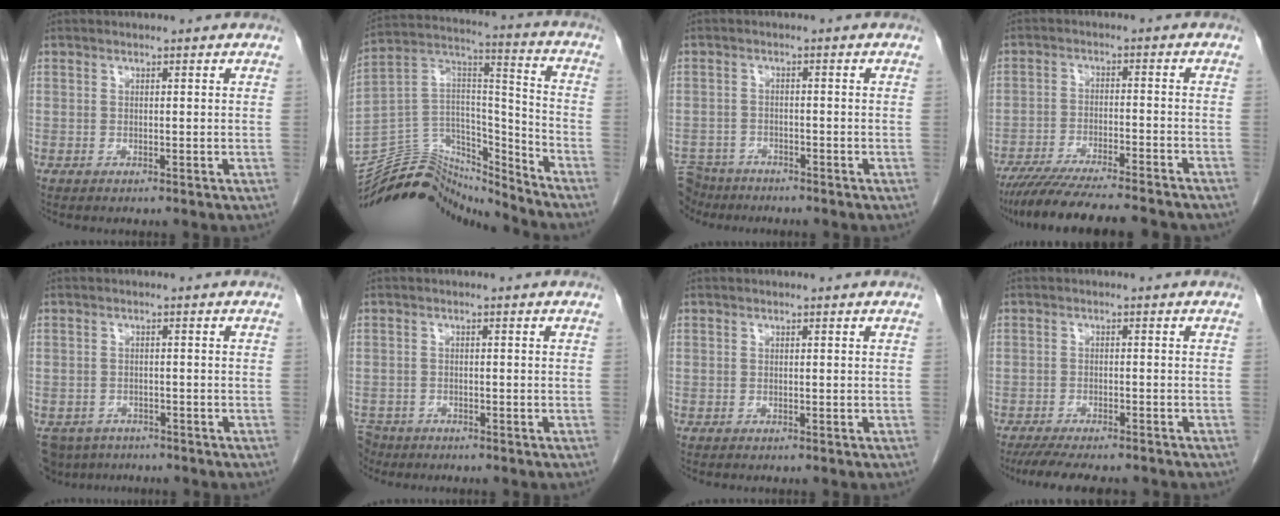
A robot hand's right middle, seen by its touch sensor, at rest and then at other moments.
{"total": 18.0, "force": [-17.5, 3.9, 2.1], "torque": [-0.035, 0.076, -0.295]}
{"total": 6.8, "force": [-6.0, 3.2, 0.5], "torque": [-0.015, 0.002, -0.103]}
{"total": 17.8, "force": [-15.6, 1.5, 8.5], "torque": [-0.133, -0.030, -0.228]}
{"total": 5.7, "force": [-4.7, 3.2, 0.7], "torque": [-0.010, -0.006, -0.072]}
{"total": 4.0, "force": [-3.5, 2.0, 0.3], "torque": [-0.006, -0.007, -0.063]}
{"total": 0.0}
{"total": 10.9, "force": [-9.5, 2.0, 5.0], "torque": [-0.076, -0.014, -0.133]}